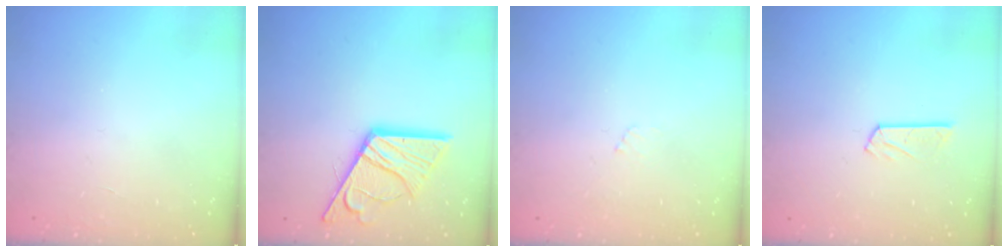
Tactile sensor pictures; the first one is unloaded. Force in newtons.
{"total": 15.9, "press": 15.8, "slide": 1.6}
{"total": 2.7, "press": 2.6, "slide": 0.5}
{"total": 5.4, "press": 5.4, "slide": 0.3}